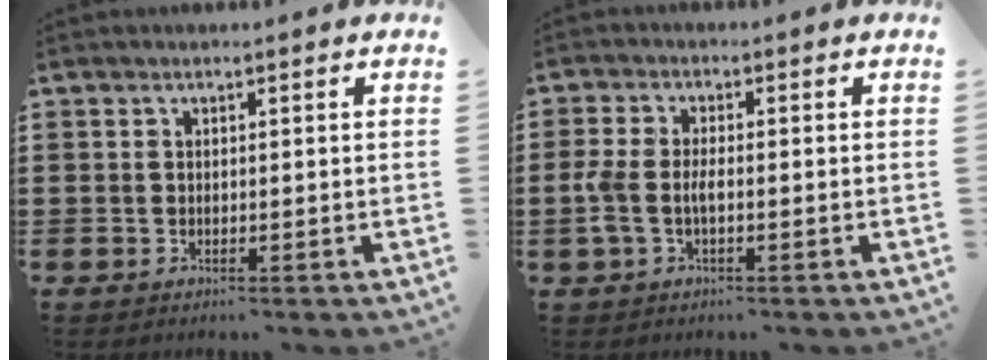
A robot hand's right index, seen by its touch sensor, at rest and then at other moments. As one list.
[{"total": 3.3, "force": [-0.8, 1.2, 2.9], "torque": [-0.073, -0.005, -0.022]}]